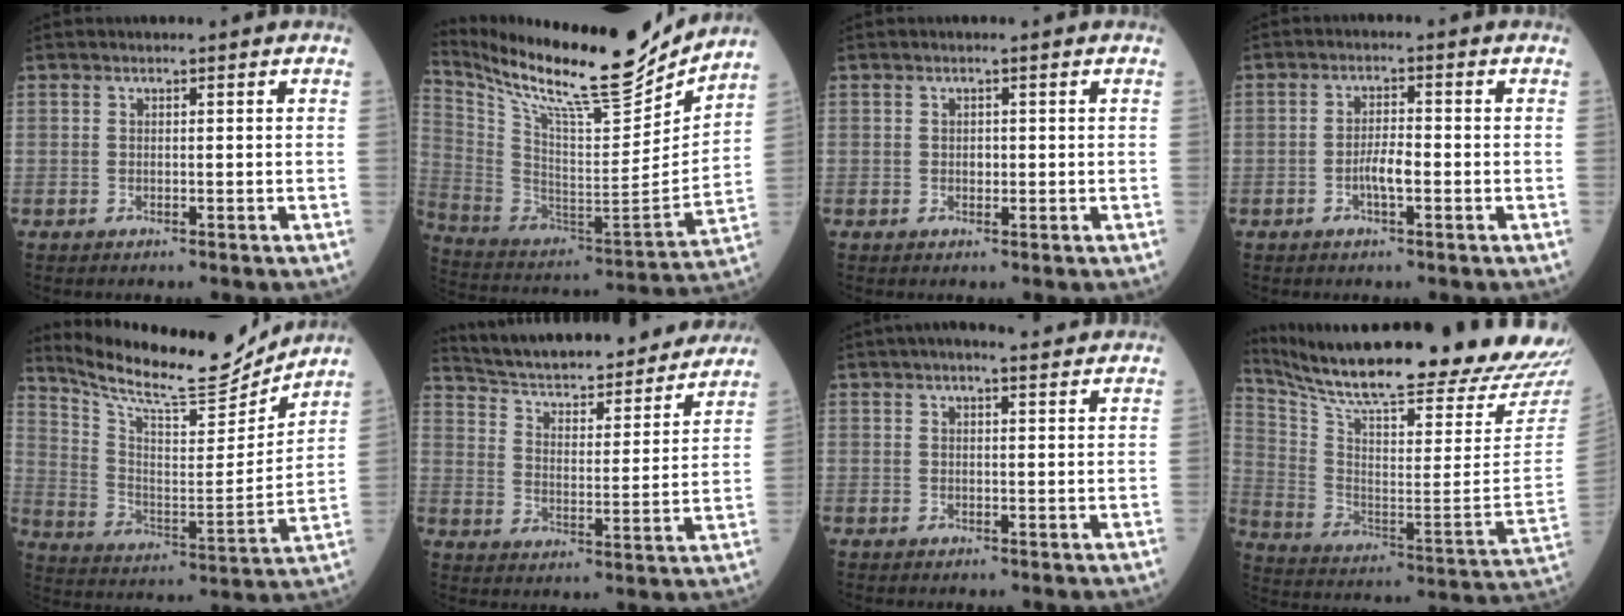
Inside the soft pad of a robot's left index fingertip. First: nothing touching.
{"total": 23.9, "force": [21.2, 2.3, 10.6], "torque": [-0.215, -0.049, 0.346]}
{"total": 0.8, "force": [0.1, 0.6, 0.6], "torque": [-0.011, 0.002, 0.001]}
{"total": 3.3, "force": [-1.1, 0.7, 3.0], "torque": [-0.059, 0.002, -0.022]}
{"total": 17.4, "force": [16.3, 2.2, 5.6], "torque": [-0.114, -0.022, 0.264]}
{"total": 25.6, "force": [23.4, 5.0, 9.3], "torque": [-0.151, -0.017, 0.320]}
{"total": 5.6, "force": [4.6, 1.0, 3.1], "torque": [-0.049, 0.030, 0.065]}
{"total": 31.4, "force": [28.6, 0.5, 12.9], "torque": [-0.235, -0.117, 0.403]}